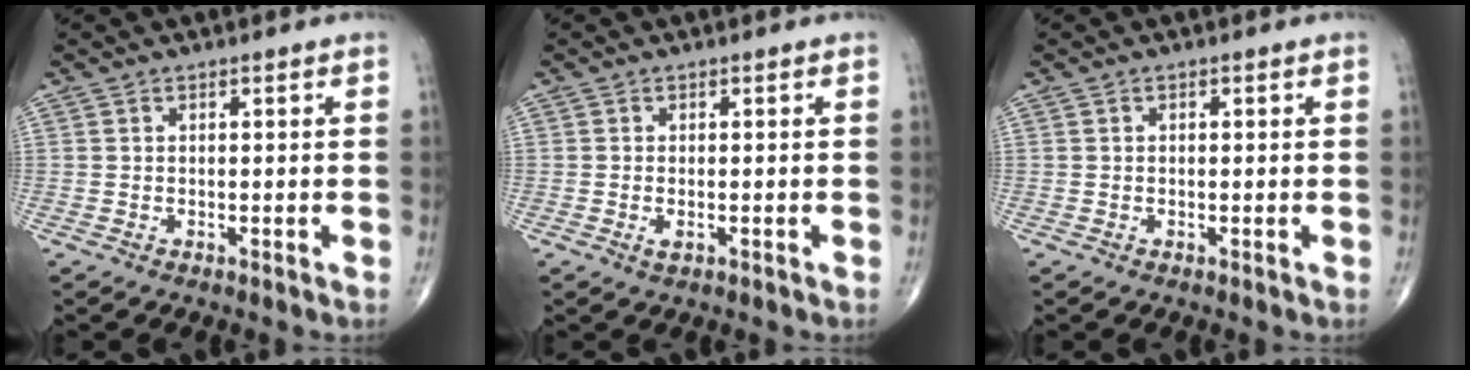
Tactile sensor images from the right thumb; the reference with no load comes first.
{"total": 1.3, "force": [-0.4, 0.6, 1.0], "torque": [-0.022, -0.003, -0.006]}
{"total": 0.0}